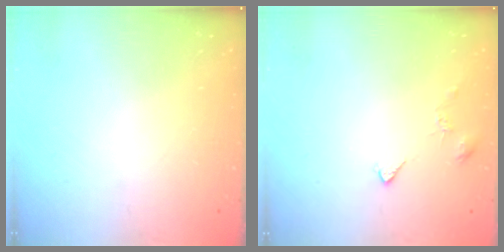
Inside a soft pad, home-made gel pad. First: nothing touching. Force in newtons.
{"total": 2.1, "press": 2.0, "slide": 0.4}